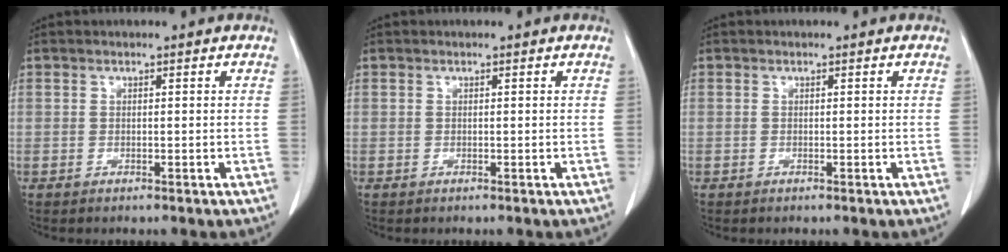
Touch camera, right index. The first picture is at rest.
{"total": 0.0}
{"total": 0.0}